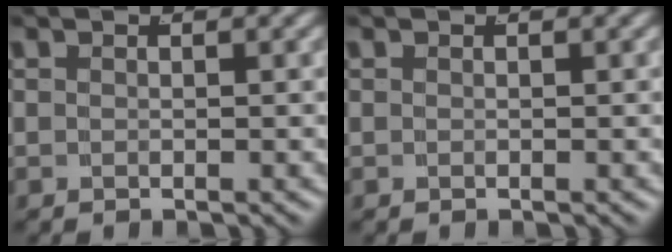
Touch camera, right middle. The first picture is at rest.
{"total": 0.0}